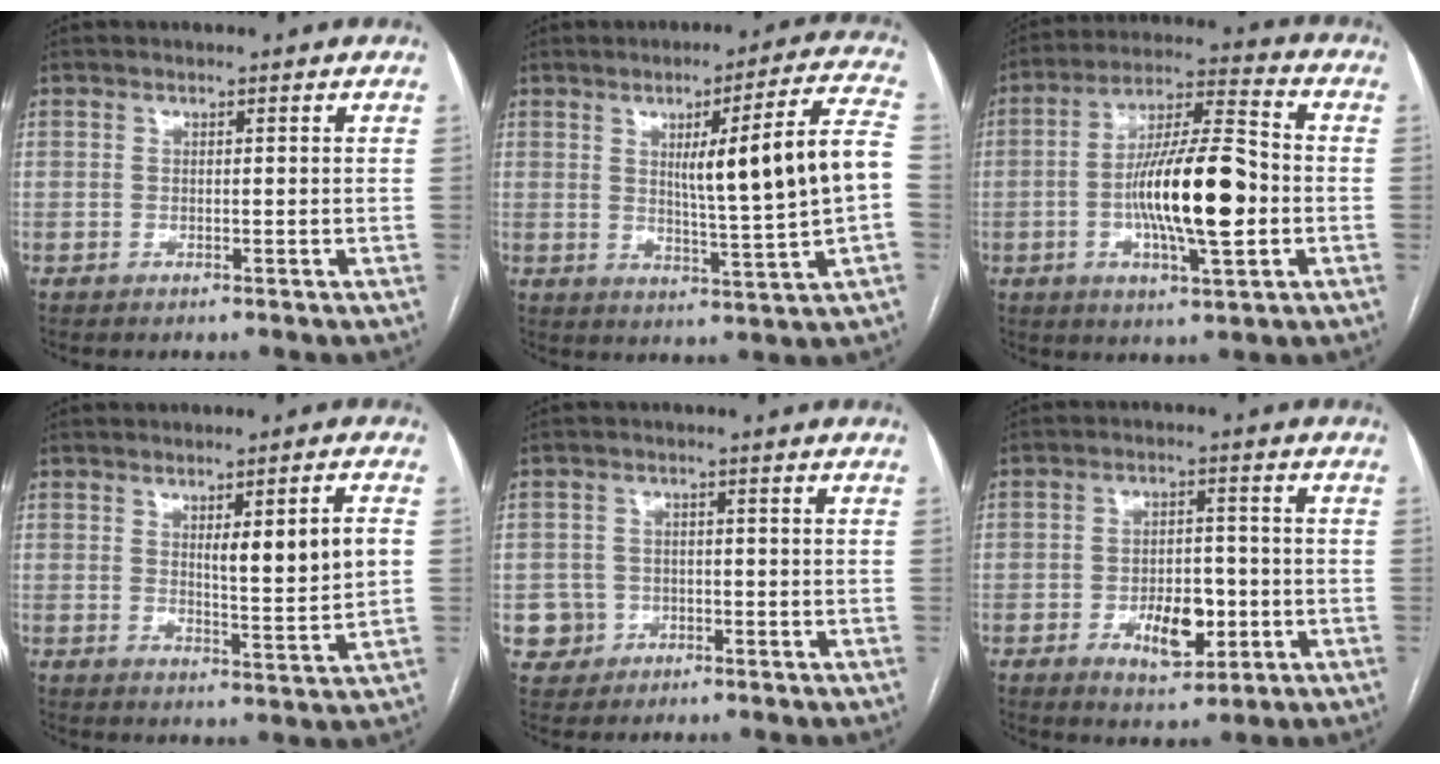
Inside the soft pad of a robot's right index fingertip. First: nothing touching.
{"total": 13.9, "force": [1.2, -0.8, 13.8], "torque": [-0.198, 0.006, 0.021]}
{"total": 15.2, "force": [-2.5, 2.8, 14.7], "torque": [-0.268, 0.005, -0.042]}
{"total": 7.7, "force": [1.6, 0.4, 7.5], "torque": [-0.114, -0.007, 0.025]}
{"total": 3.9, "force": [-1.1, 3.7, -0.3], "torque": [0.014, 0.014, -0.018]}
{"total": 7.3, "force": [-2.4, 3.6, 5.9], "torque": [-0.094, 0.003, -0.030]}